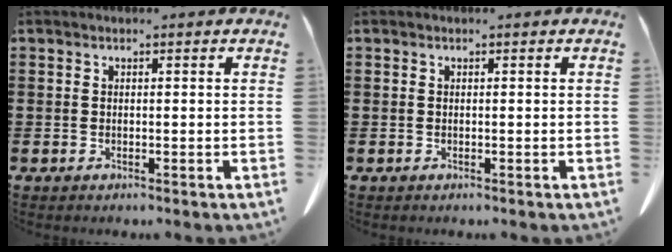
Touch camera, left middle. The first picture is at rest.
{"total": 0.0}